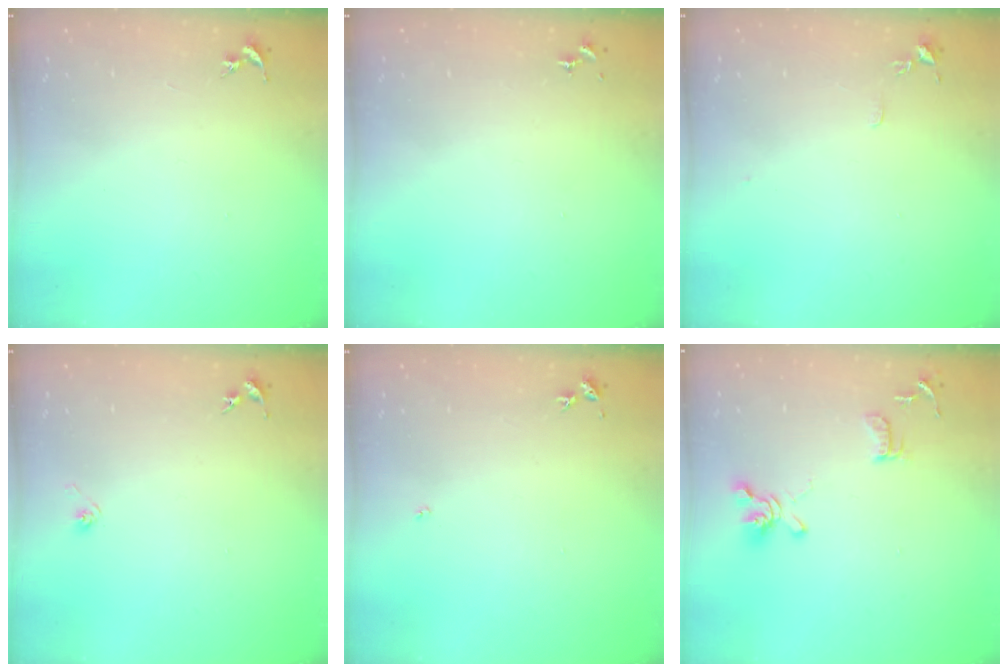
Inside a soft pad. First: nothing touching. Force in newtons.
{"total": 0.0}
{"total": 4.4, "press": 4.4, "slide": 0.6}
{"total": 2.9, "press": 2.6, "slide": 1.4}
{"total": 3.0, "press": 3.0, "slide": 0.4}
{"total": 13.0, "press": 12.9, "slide": 1.6}